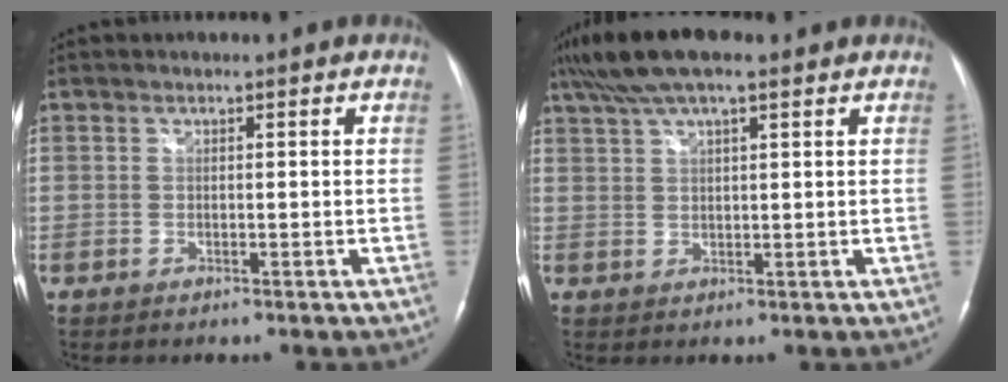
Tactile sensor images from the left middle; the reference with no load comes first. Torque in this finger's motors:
{"motor_torque": [1.16, -0.98, 0.13, 0.11]}